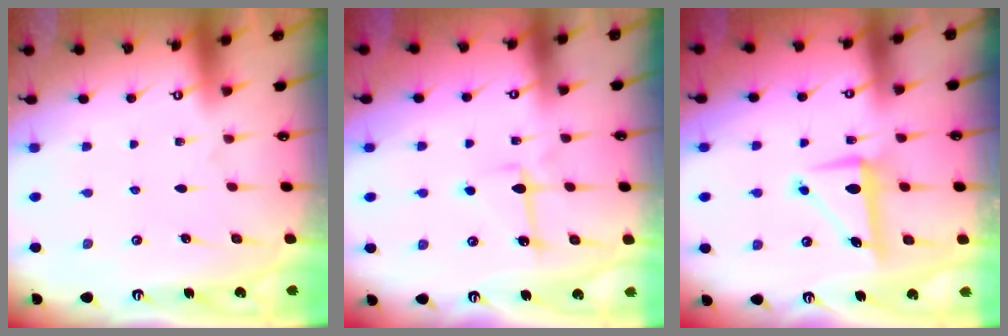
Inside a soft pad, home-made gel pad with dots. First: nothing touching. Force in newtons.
{"total": 6.5, "press": 6.4, "slide": 0.6}
{"total": 7.6, "press": 7.5, "slide": 1.1}